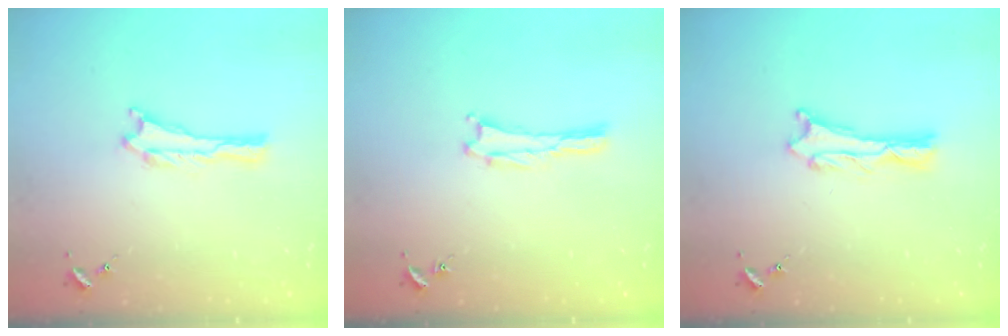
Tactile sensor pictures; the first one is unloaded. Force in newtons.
{"total": 0.0}
{"total": 1.1, "press": 1.0, "slide": 0.2}